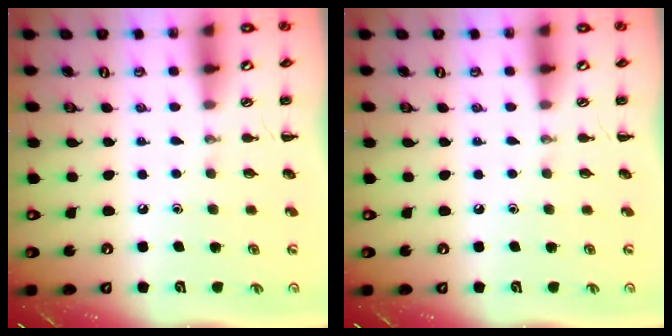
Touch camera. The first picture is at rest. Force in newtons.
{"total": 0.0}